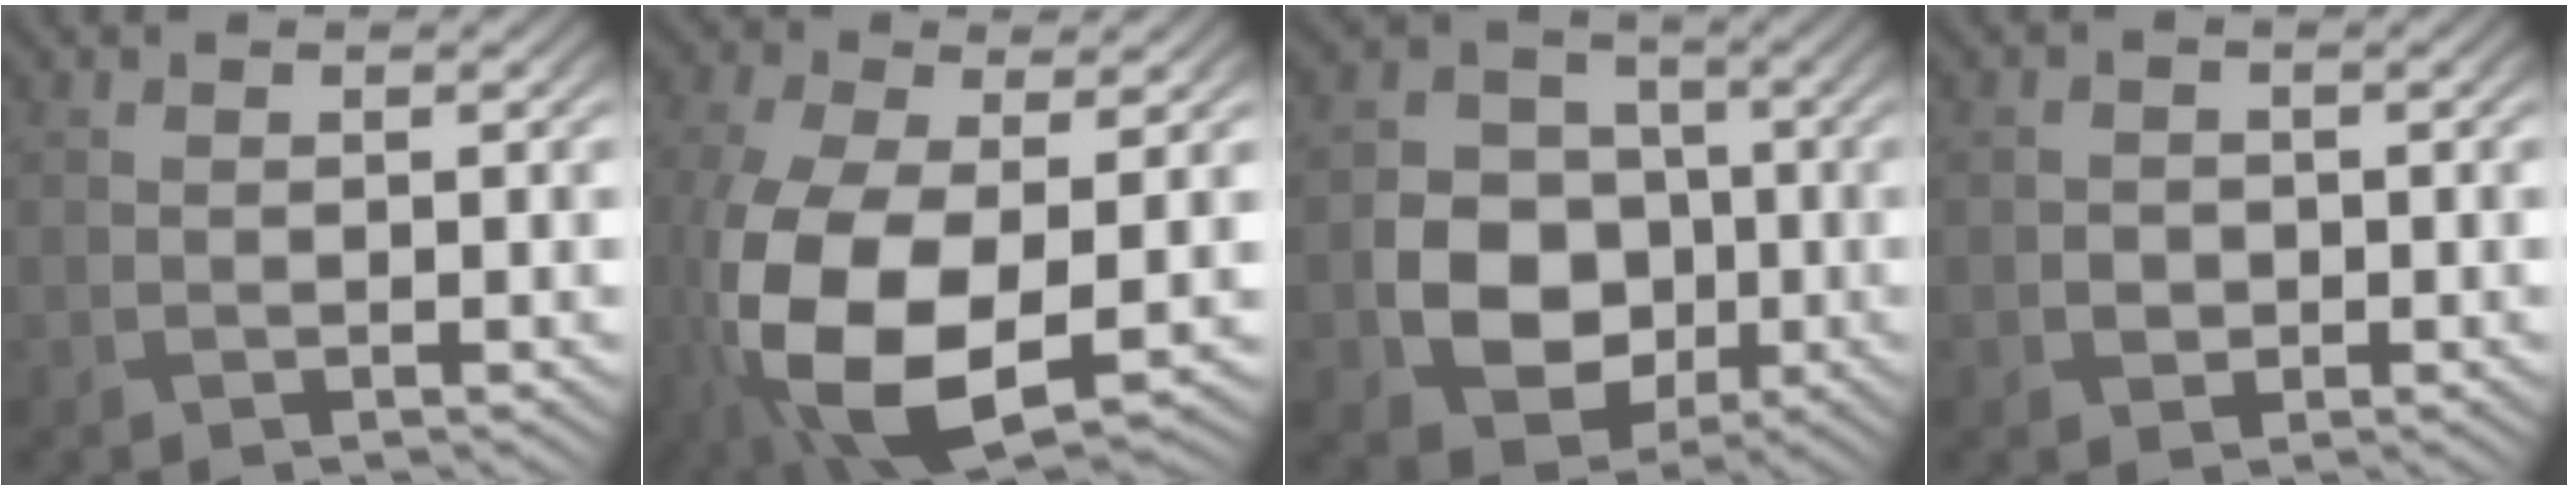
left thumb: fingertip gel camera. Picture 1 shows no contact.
{"total": 14.1, "force": [-2.5, 7.9, 11.4], "torque": [-0.290, -0.055, -0.023]}
{"total": 9.8, "force": [-2.2, 8.0, 5.2], "torque": [-0.110, -0.019, -0.056]}
{"total": 1.6, "force": [-0.4, 1.5, 0.5], "torque": [-0.008, -0.004, -0.010]}